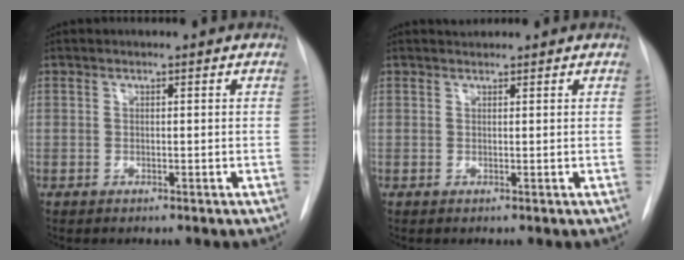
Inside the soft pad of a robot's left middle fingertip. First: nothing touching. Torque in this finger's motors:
{"motor_torque": [0.07, -0.07, -0.02, -0.01]}